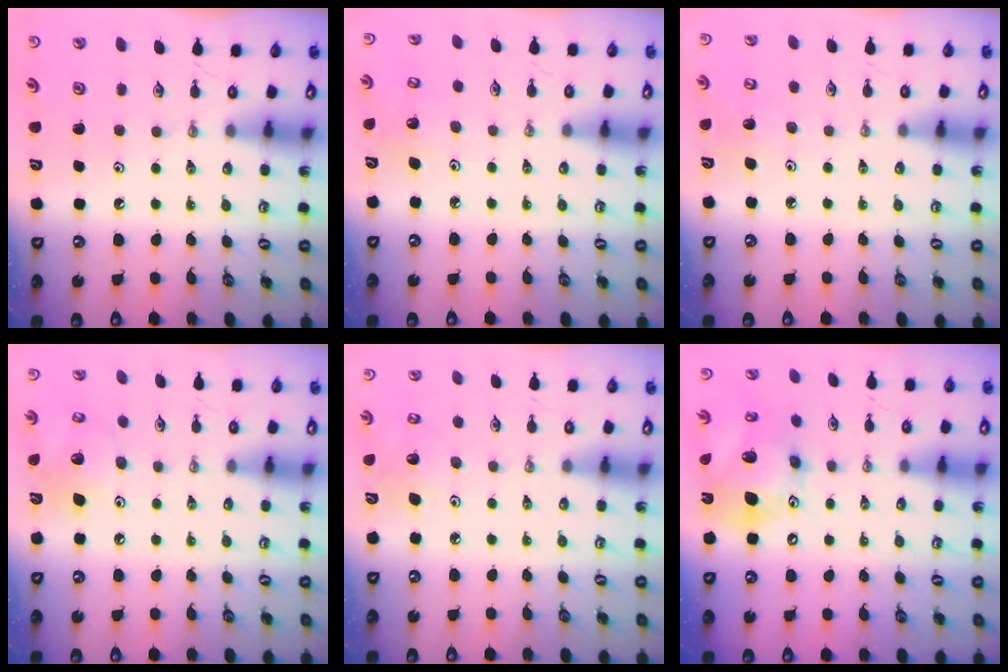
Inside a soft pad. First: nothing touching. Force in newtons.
{"total": 4.0, "press": 3.9, "slide": 1.1}
{"total": 4.0, "press": 3.9, "slide": 0.9}
{"total": 9.7, "press": 9.4, "slide": 2.4}
{"total": 5.0, "press": 4.6, "slide": 1.9}
{"total": 16.9, "press": 16.6, "slide": 3.2}